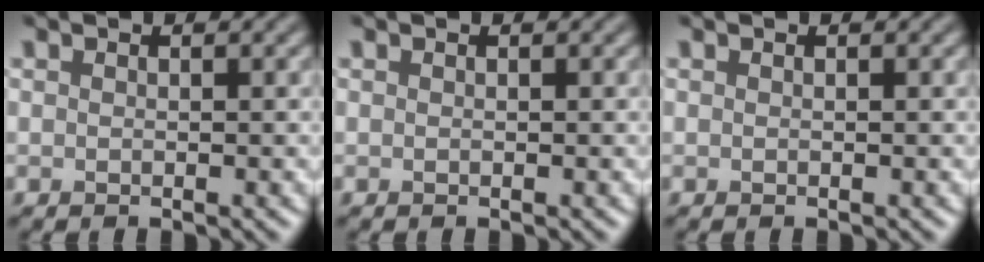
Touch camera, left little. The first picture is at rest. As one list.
[{"total": 0.0}, {"total": 0.0}]